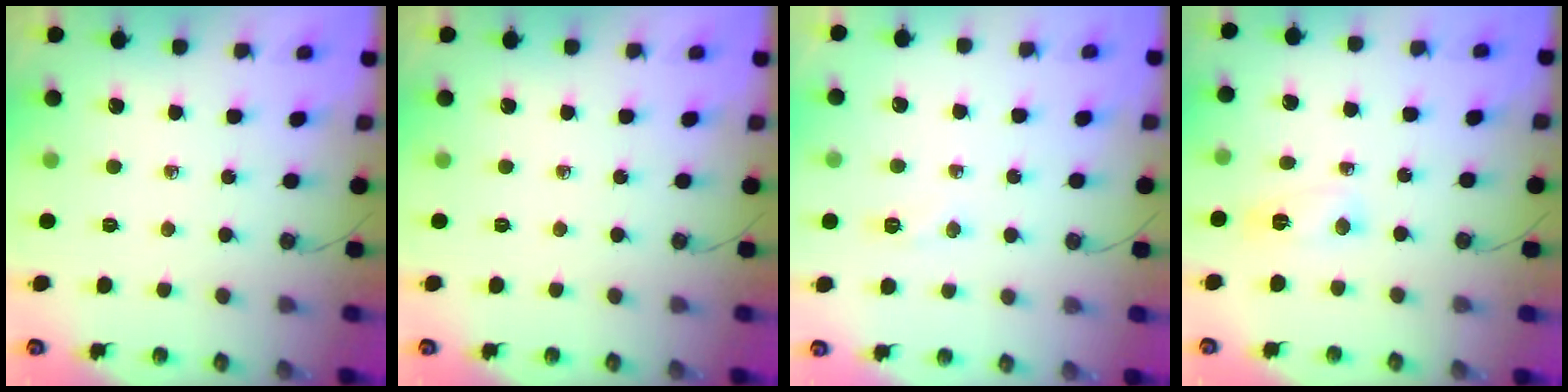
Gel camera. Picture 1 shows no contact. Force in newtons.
{"total": 0.0}
{"total": 4.9, "press": 3.6, "slide": 3.3}
{"total": 3.6, "press": 3.6, "slide": 0.5}